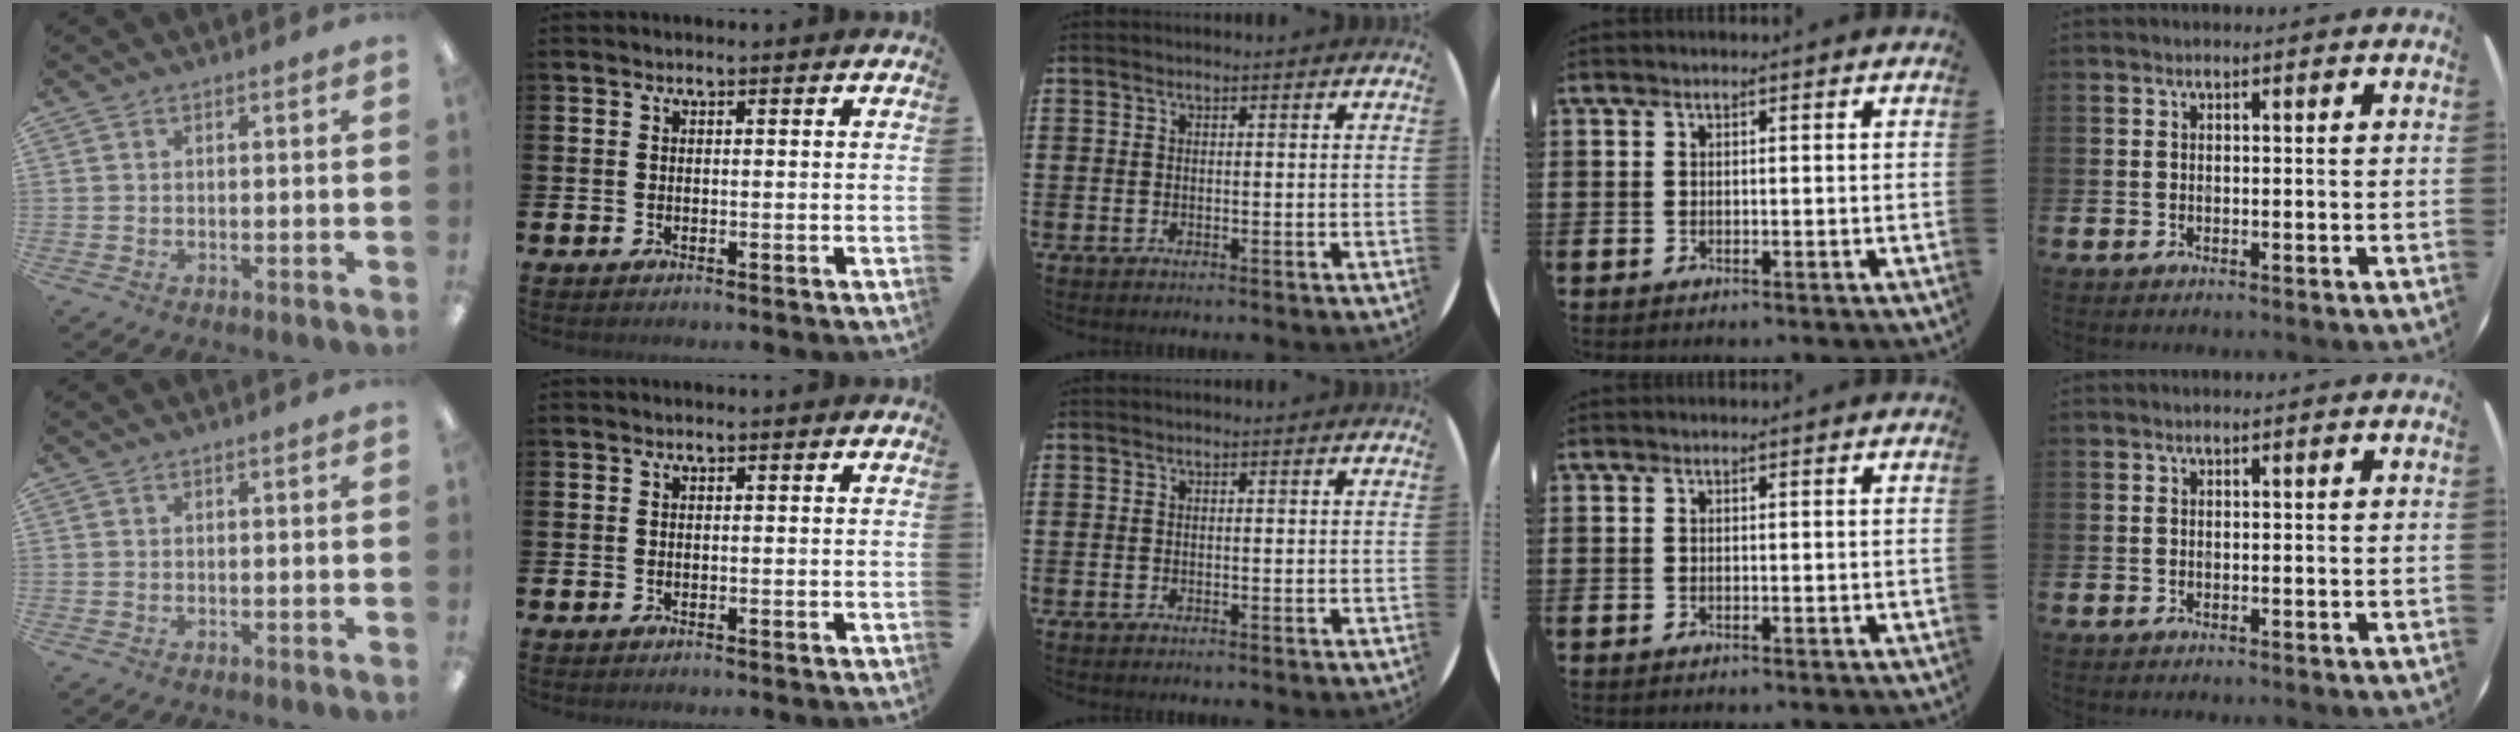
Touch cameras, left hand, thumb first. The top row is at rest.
{}